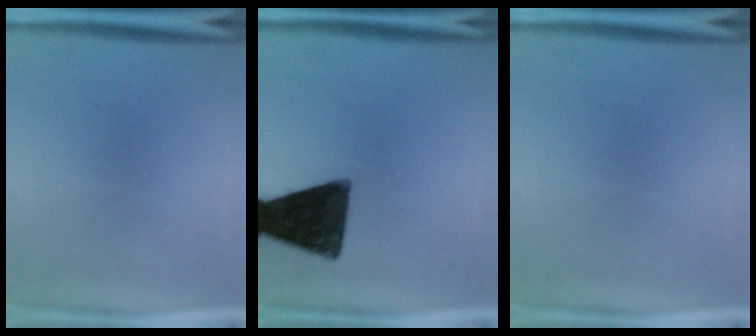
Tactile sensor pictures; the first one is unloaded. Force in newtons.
{"total": 15.1}
{"total": 0.0}